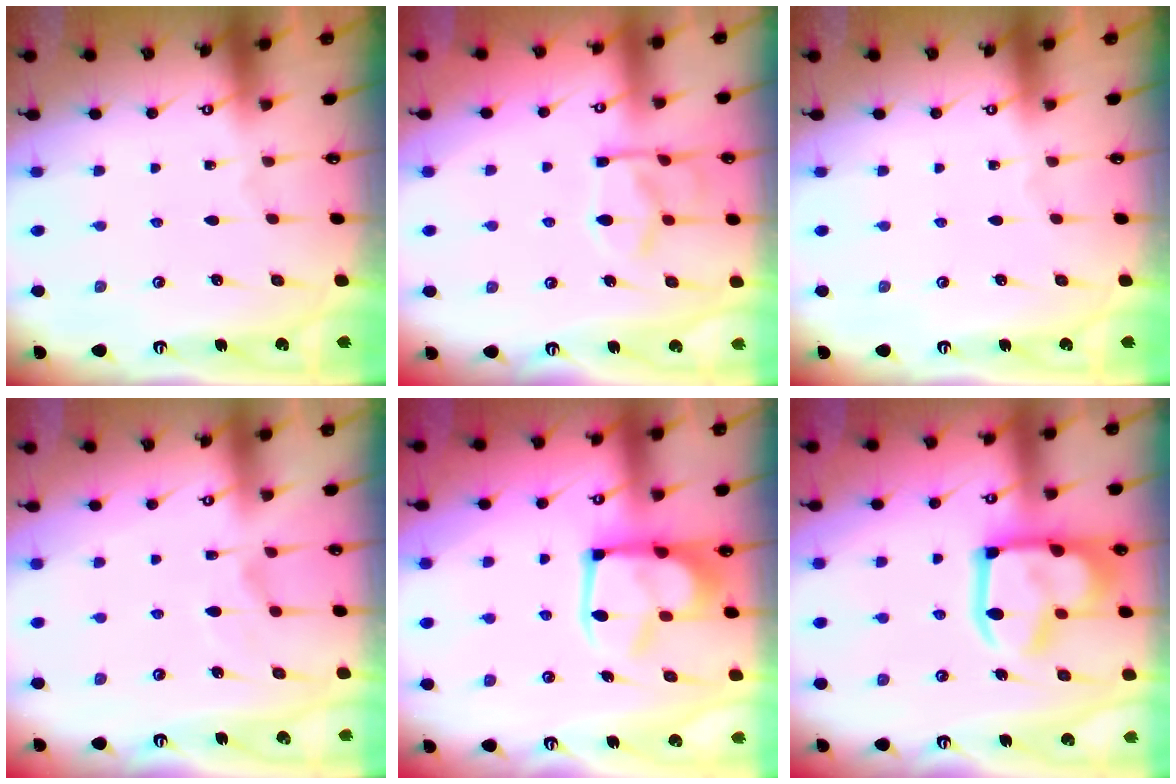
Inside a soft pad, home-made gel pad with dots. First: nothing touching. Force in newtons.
{"total": 11.8, "press": 11.8, "slide": 1.2}
{"total": 0.0}
{"total": 2.5, "press": 2.1, "slide": 1.4}
{"total": 7.4, "press": 7.3, "slide": 1.3}
{"total": 21.7, "press": 21.7, "slide": 1.7}